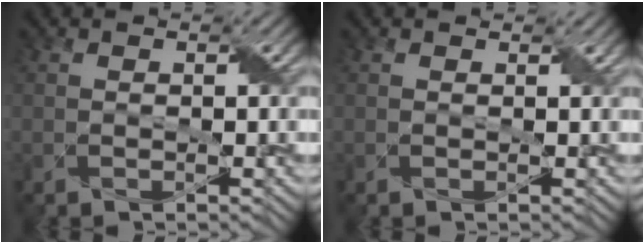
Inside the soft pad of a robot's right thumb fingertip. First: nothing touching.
{"total": 0.6, "force": [0.5, 0.2, 0.1], "torque": [-0.005, -0.002, 0.009]}